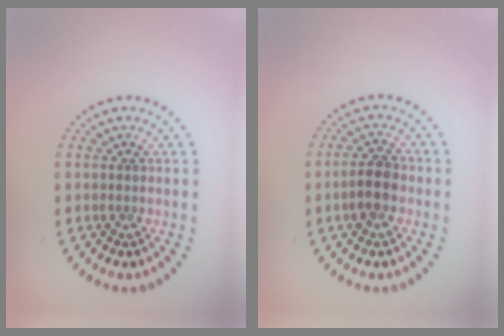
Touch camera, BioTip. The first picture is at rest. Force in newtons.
{"total": 2.9, "press": 2.8, "slide": 0.7}